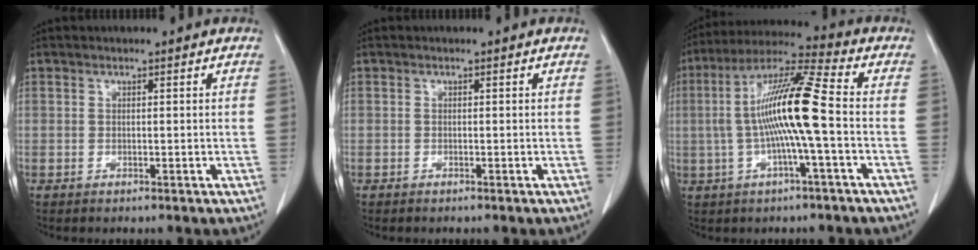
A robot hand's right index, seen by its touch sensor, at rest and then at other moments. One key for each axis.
{"total": 0.0}
{"total": 13.0, "fx": -0.9, "fy": 0.0, "fz": 12.9, "tx": -0.248, "ty": 0.019, "tz": -0.026}